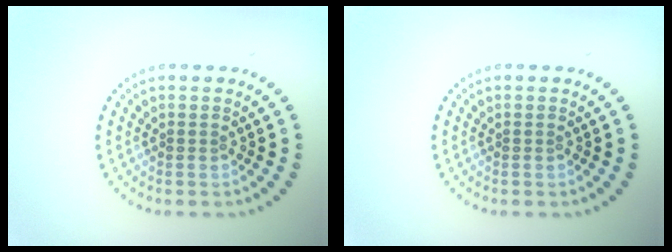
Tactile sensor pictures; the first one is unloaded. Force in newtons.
{"total": 0.0}